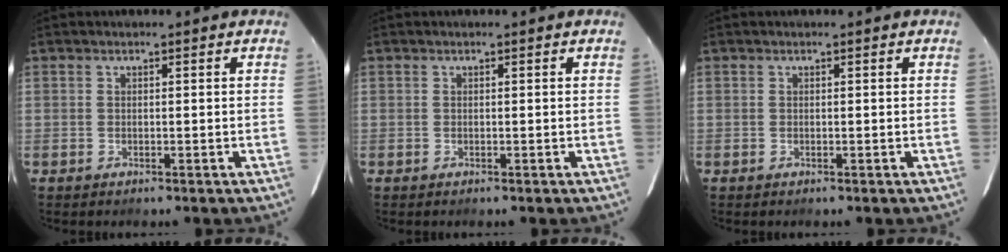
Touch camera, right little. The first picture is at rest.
{"total": 0.0}
{"total": 0.0}